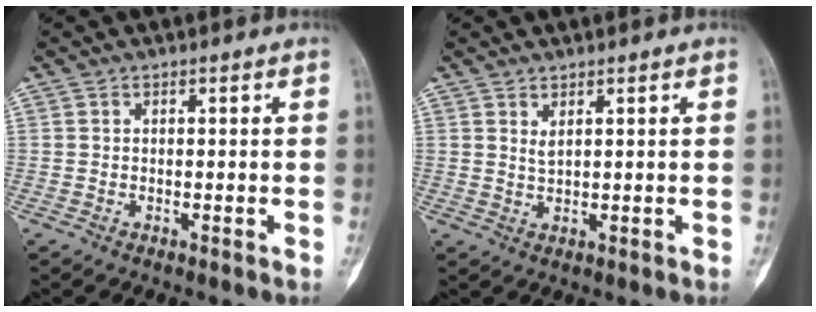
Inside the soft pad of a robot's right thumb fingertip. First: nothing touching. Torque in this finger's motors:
{"motor_torque": [-0.48, 0.32, 0.19, 0.39, 0.06]}